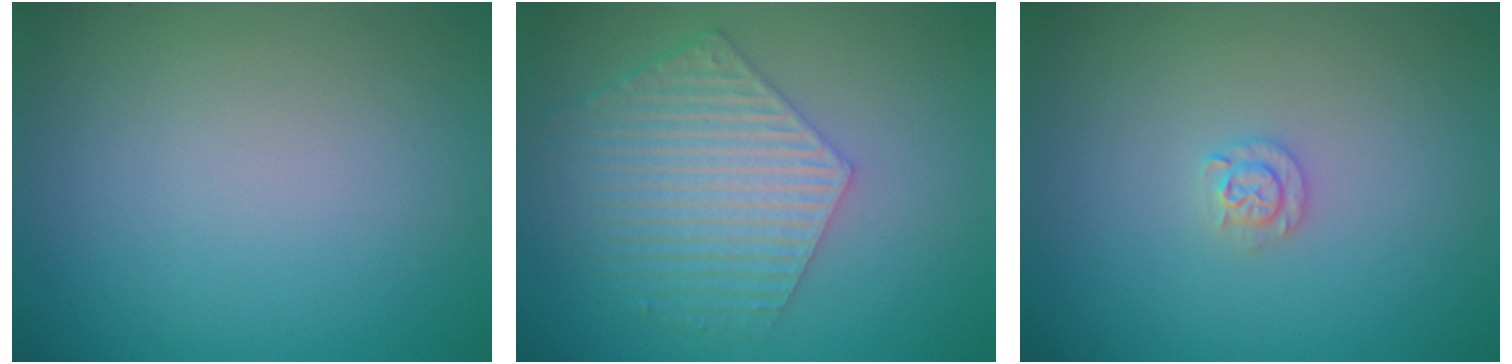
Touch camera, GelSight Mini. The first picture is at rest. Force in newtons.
{"total": 5.9, "press": 4.4, "slide": 4.0}
{"total": 1.3, "press": 1.3, "slide": 0.2}